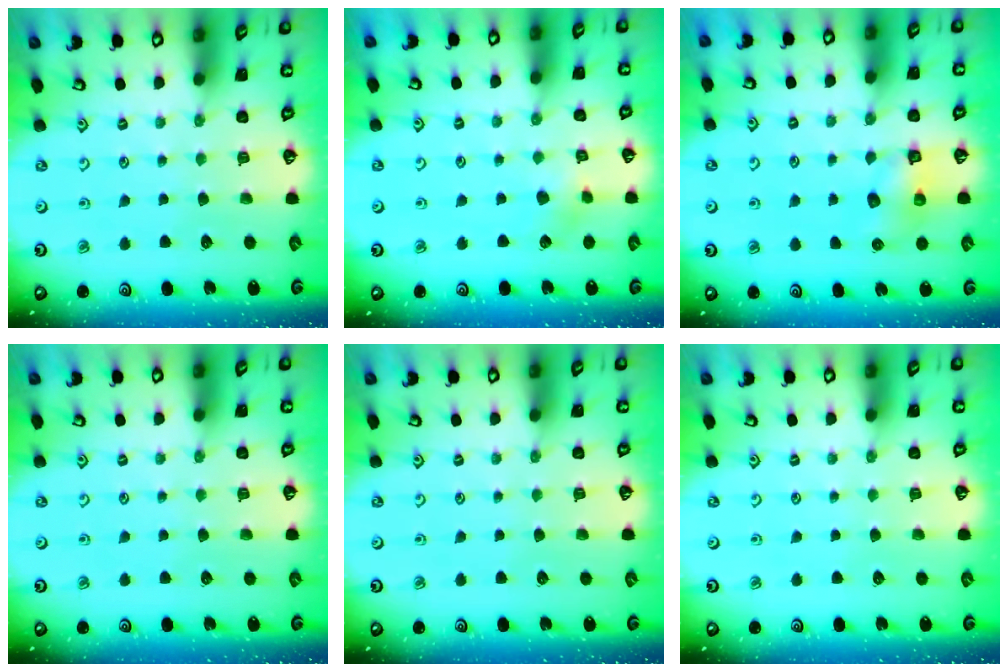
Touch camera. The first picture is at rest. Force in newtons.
{"total": 4.7, "press": 4.7, "slide": 0.4}
{"total": 8.2, "press": 8.2, "slide": 0.2}
{"total": 0.0}
{"total": 0.0}
{"total": 0.0}